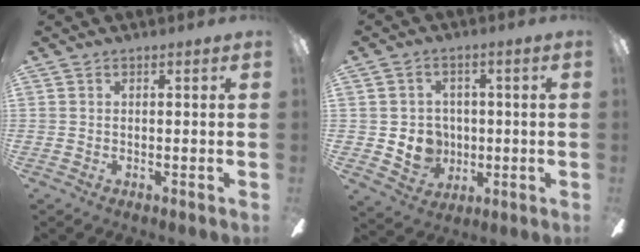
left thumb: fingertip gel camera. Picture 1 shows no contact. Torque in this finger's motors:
{"motor_torque": [0.03, 0.10, -0.10, 0.10, 0.04]}